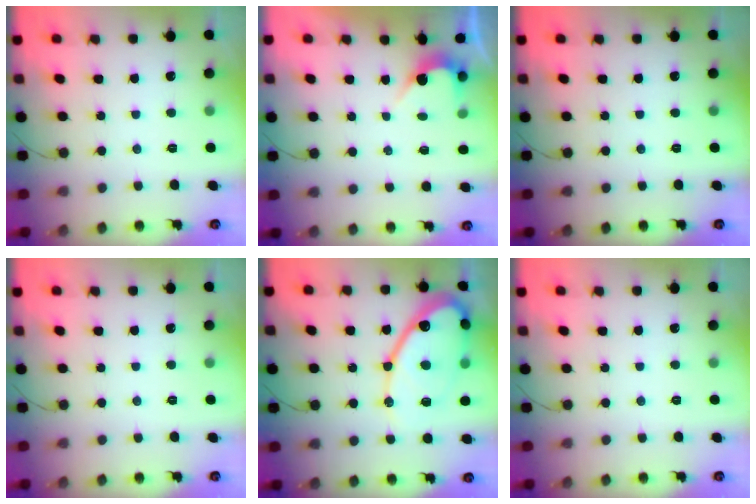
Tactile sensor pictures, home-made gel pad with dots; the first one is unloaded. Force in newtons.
{"total": 2.5, "press": 2.5, "slide": 0.2}
{"total": 0.0}
{"total": 0.0}
{"total": 19.0, "press": 18.9, "slide": 1.8}
{"total": 0.0}